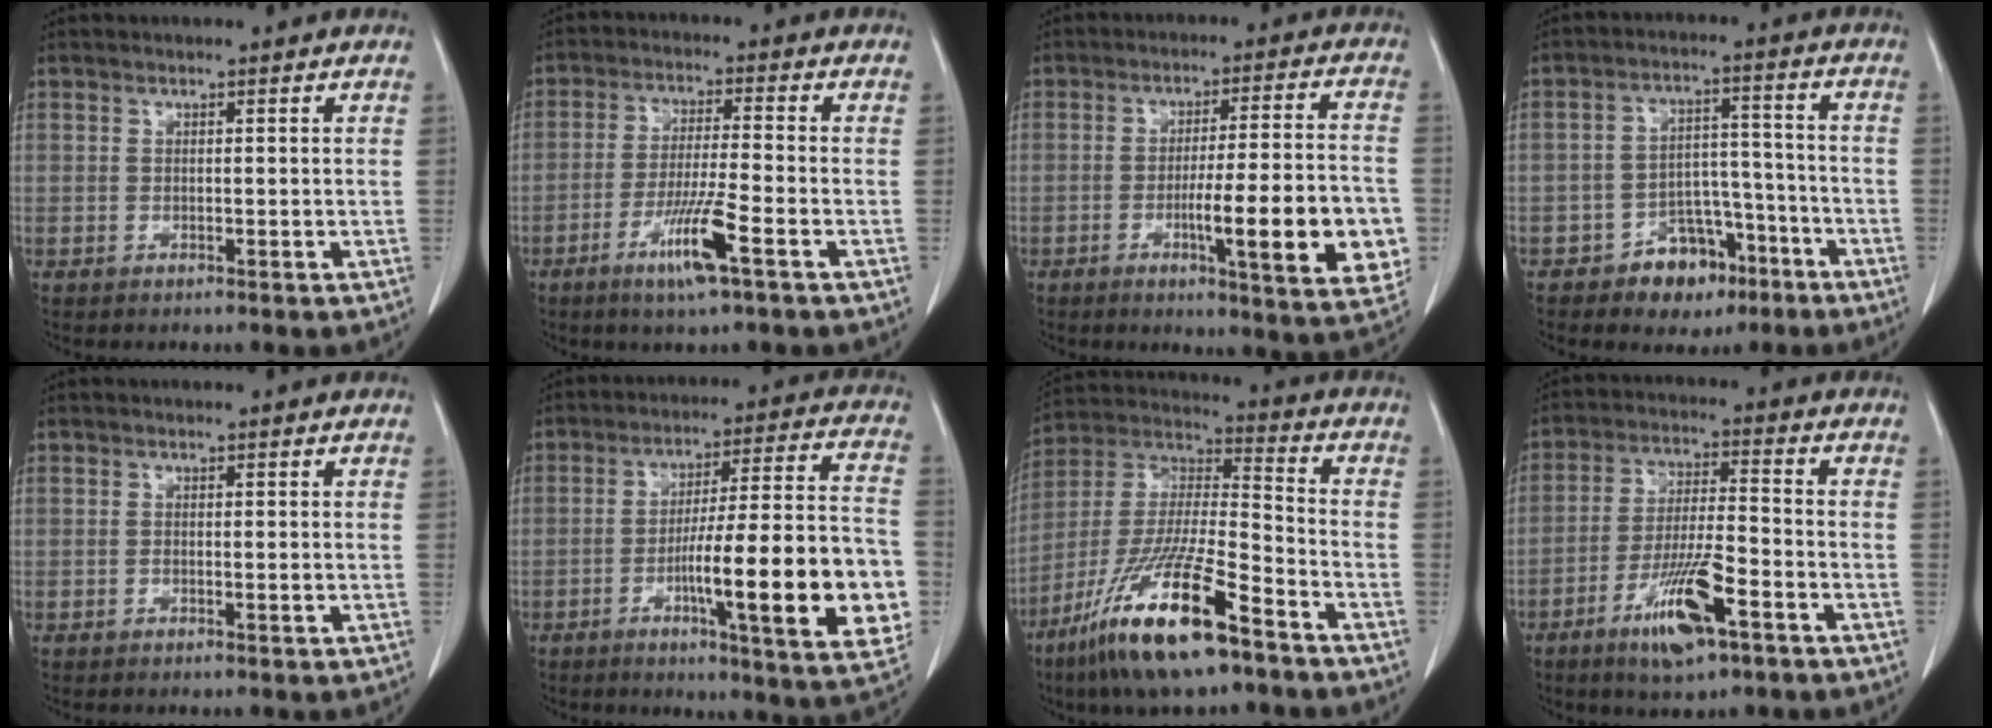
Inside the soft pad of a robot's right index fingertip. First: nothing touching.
{"total": 8.4, "force": [-4.2, -0.2, 7.2], "torque": [-0.140, -0.016, -0.077]}
{"total": 16.2, "force": [-4.3, 1.4, 15.6], "torque": [-0.182, -0.003, -0.054]}
{"total": 8.1, "force": [-5.1, 4.9, 4.0], "torque": [-0.054, 0.025, -0.076]}
{"total": 1.1, "force": [-0.2, 0.2, 1.0], "torque": [-0.017, -0.001, -0.002]}
{"total": 21.6, "force": [-5.5, 1.8, 20.9], "torque": [-0.253, 0.007, -0.074]}
{"total": 19.2, "force": [-11.8, 2.6, 14.9], "torque": [-0.322, -0.042, -0.222]}
{"total": 11.0, "force": [-5.9, 1.9, 9.1], "torque": [-0.175, -0.011, -0.102]}